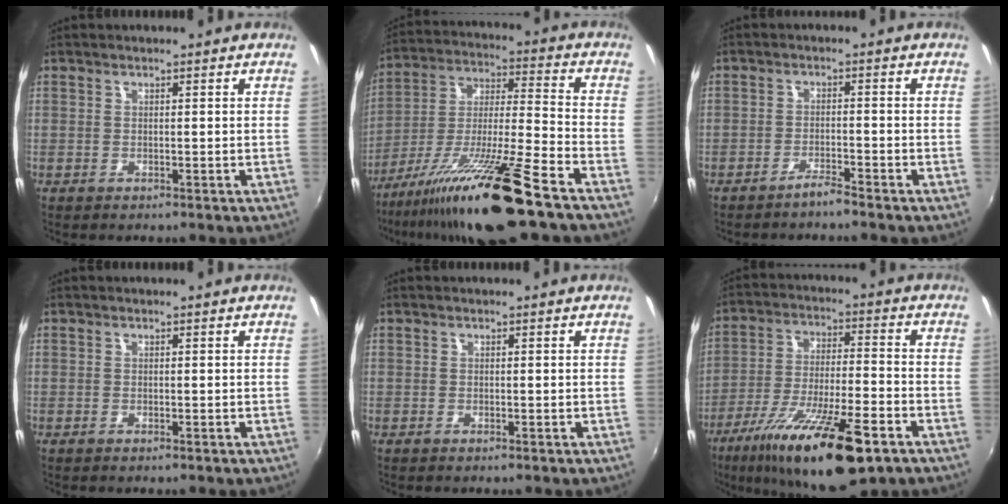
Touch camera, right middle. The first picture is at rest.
{"total": 18.7, "force": [-13.2, 0.1, 13.3], "torque": [-0.242, -0.023, -0.233]}
{"total": 2.4, "force": [-2.2, -0.2, 0.8], "torque": [-0.028, 0.000, -0.039]}
{"total": 0.0}
{"total": 0.0}
{"total": 20.4, "force": [-12.6, 4.3, 15.5], "torque": [-0.287, -0.045, -0.213]}